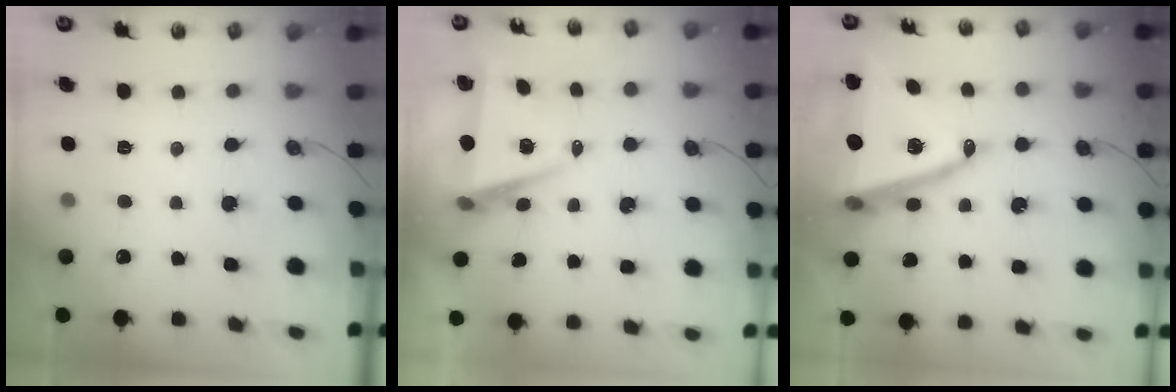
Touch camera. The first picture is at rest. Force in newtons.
{"total": 7.1, "press": 5.5, "slide": 4.5}
{"total": 22.0, "press": 21.7, "slide": 3.7}